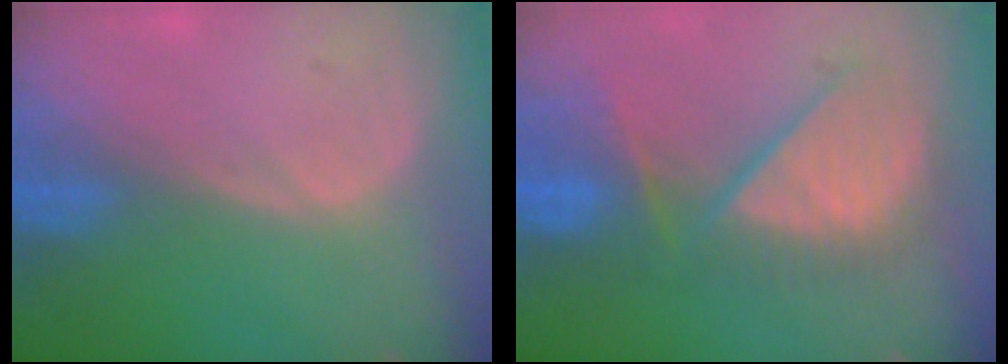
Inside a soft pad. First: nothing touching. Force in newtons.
{"total": 9.7, "press": 9.3, "slide": 3.0}